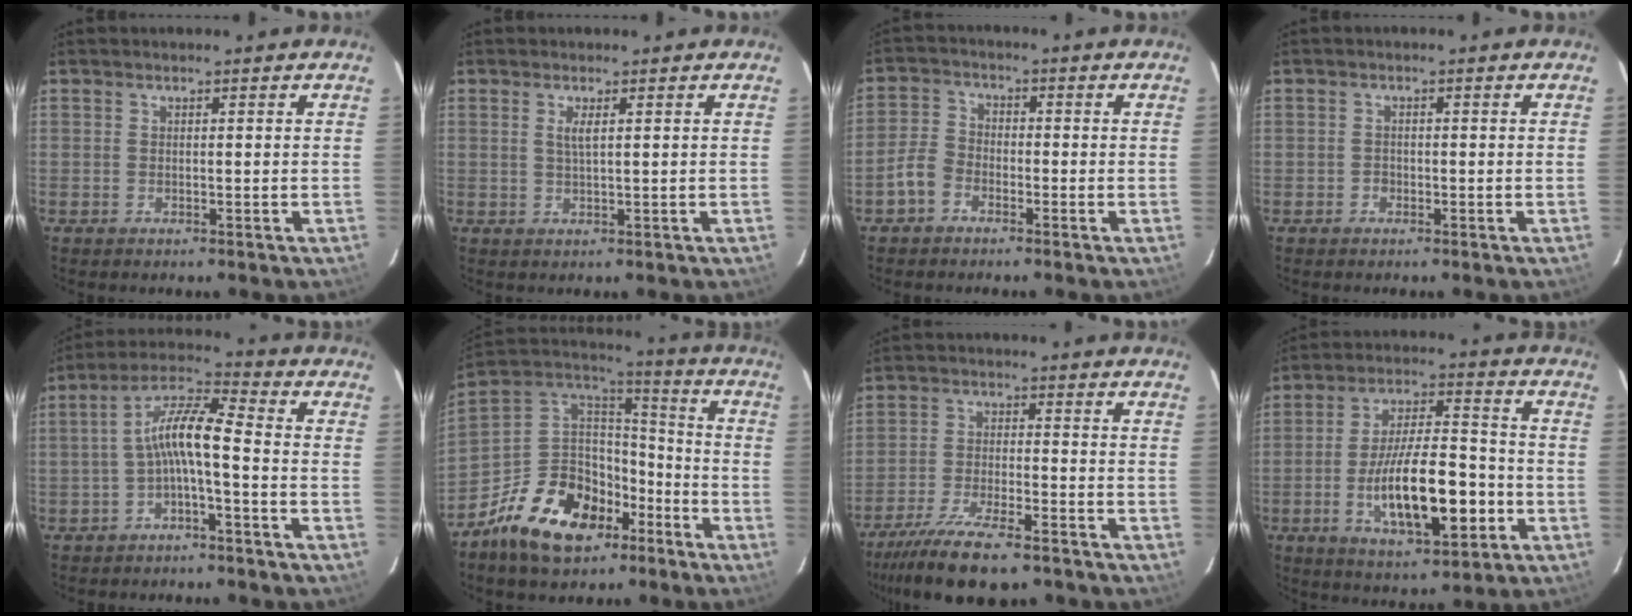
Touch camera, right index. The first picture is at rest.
{"total": 1.9, "force": [0.6, 0.1, 1.8], "torque": [-0.033, 0.000, 0.011]}
{"total": 4.5, "force": [-2.7, 3.0, 1.9], "torque": [-0.044, 0.015, -0.054]}
{"total": 1.2, "force": [-0.7, 0.9, 0.0], "torque": [0.001, 0.002, -0.009]}
{"total": 7.8, "force": [-2.3, 1.2, 7.4], "torque": [-0.166, 0.022, -0.044]}
{"total": 19.3, "force": [-11.5, 11.5, 10.5], "torque": [-0.225, 0.027, -0.188]}
{"total": 14.3, "force": [-11.6, 3.4, 7.6], "torque": [-0.169, -0.029, -0.199]}
{"total": 16.8, "force": [-5.1, 5.7, 15.0], "torque": [-0.271, -0.003, -0.076]}